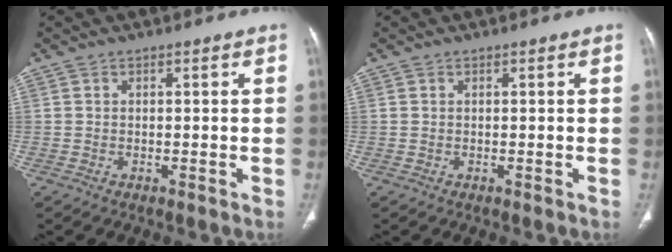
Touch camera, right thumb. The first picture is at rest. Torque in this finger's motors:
{"motor_torque": [0.13, 0.05, 0.00, 0.28, 0.03]}